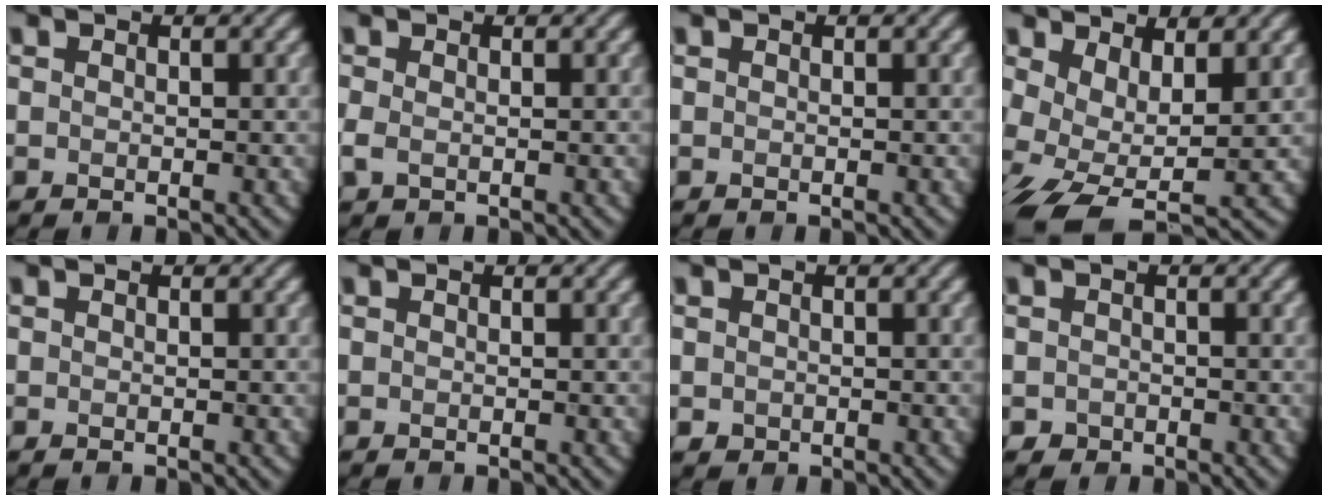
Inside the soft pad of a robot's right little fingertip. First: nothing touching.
{"total": 1.2, "force": [-0.1, 0.6, 1.0], "torque": [-0.027, -0.002, -0.004]}
{"total": 0.0}
{"total": 6.5, "force": [-1.6, 3.0, 5.6], "torque": [-0.116, -0.017, -0.028]}
{"total": 0.0}
{"total": 0.0}
{"total": 0.6, "force": [-0.1, 0.6, 0.2], "torque": [-0.002, -0.002, -0.001]}
{"total": 0.8, "force": [-0.4, 0.6, 0.1], "torque": [0.000, -0.003, -0.007]}